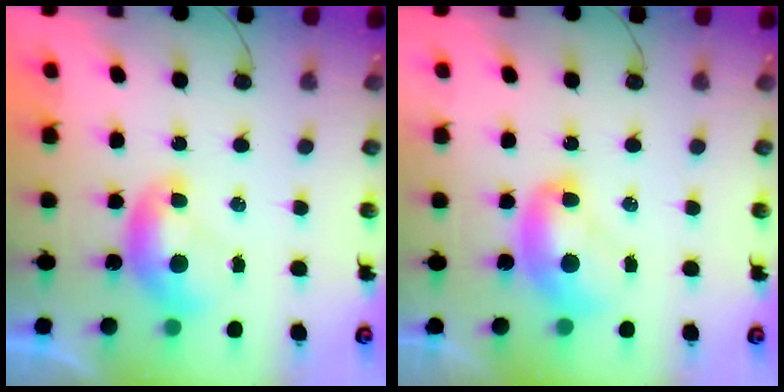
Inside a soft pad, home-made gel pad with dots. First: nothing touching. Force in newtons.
{"total": 2.3, "press": 2.3, "slide": 0.3}